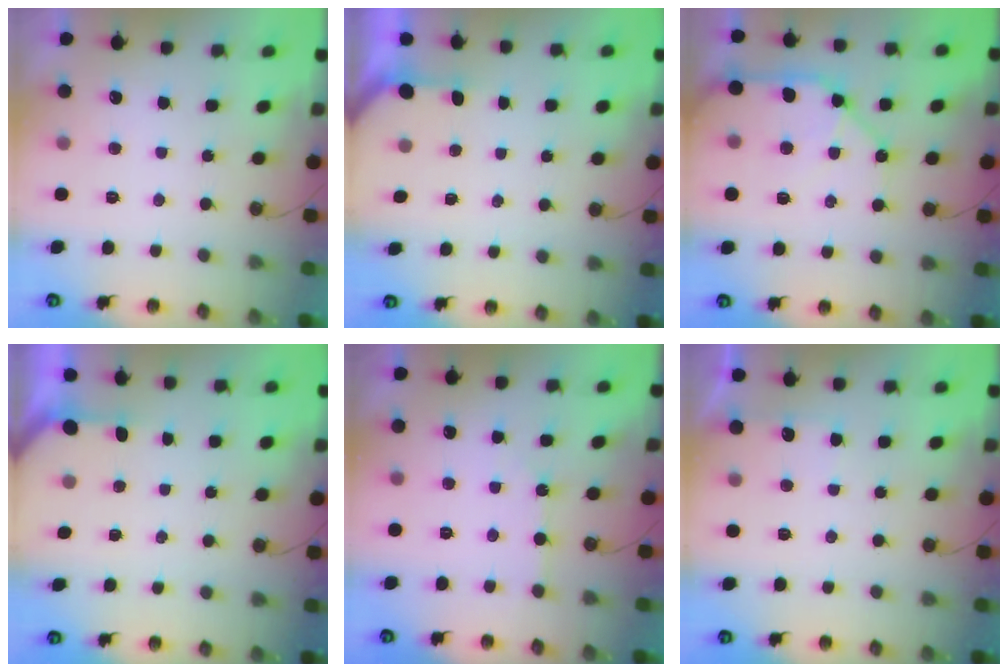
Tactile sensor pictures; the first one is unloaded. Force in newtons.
{"total": 1.2, "press": 1.2, "slide": 0.1}
{"total": 13.8, "press": 13.7, "slide": 1.8}
{"total": 1.2, "press": 1.2, "slide": 0.1}
{"total": 1.8, "press": 1.8, "slide": 0.4}
{"total": 3.3, "press": 3.2, "slide": 0.4}